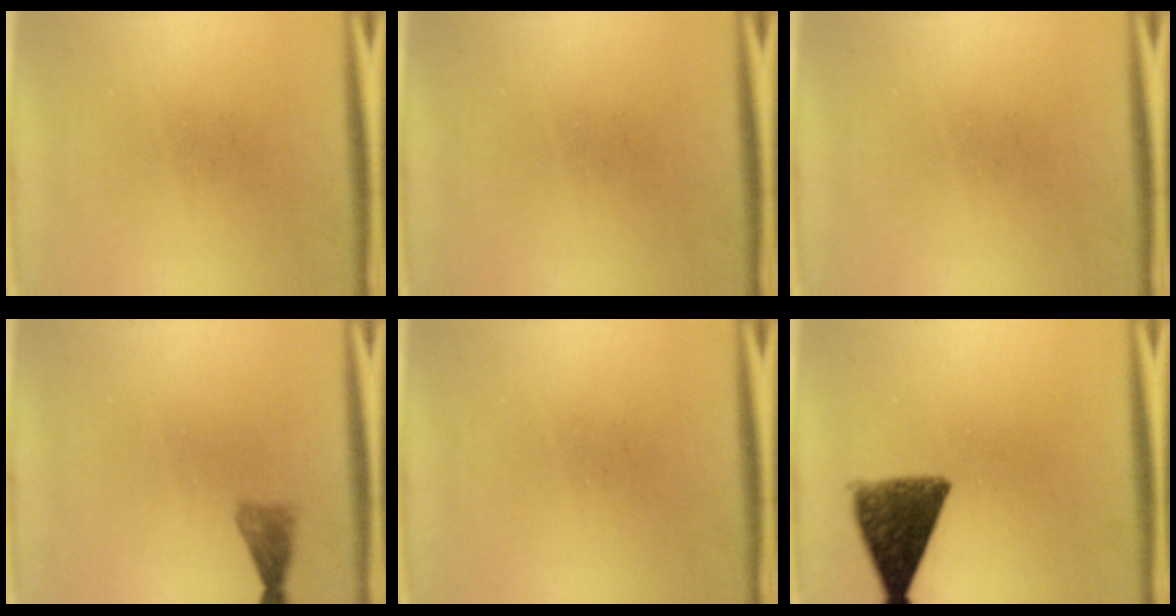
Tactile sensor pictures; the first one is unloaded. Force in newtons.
{"total": 0.0}
{"total": 0.0}
{"total": 1.7}
{"total": 0.0}
{"total": 9.3}